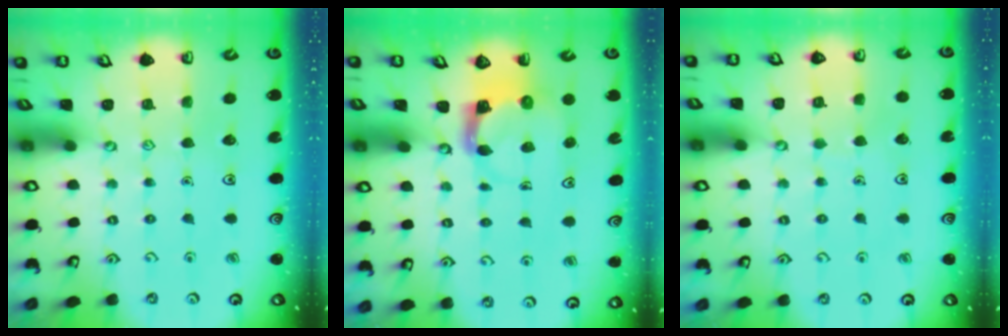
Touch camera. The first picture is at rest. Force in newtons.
{"total": 3.7, "press": 3.7, "slide": 0.6}
{"total": 3.3, "press": 3.3, "slide": 0.3}